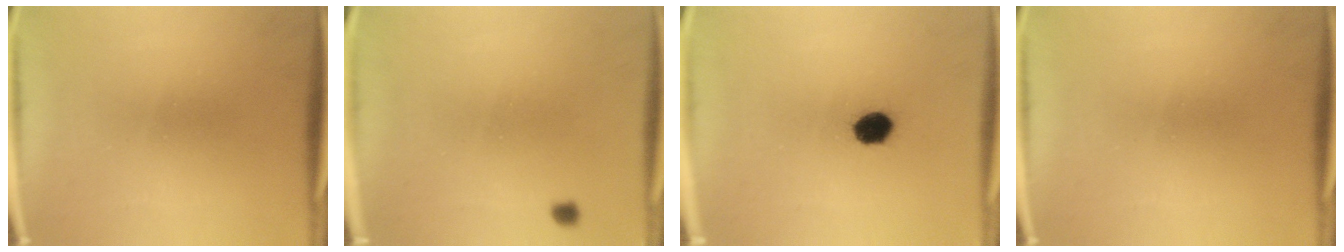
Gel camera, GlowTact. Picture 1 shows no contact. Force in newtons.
{"total": 1.0}
{"total": 4.7}
{"total": 0.0}